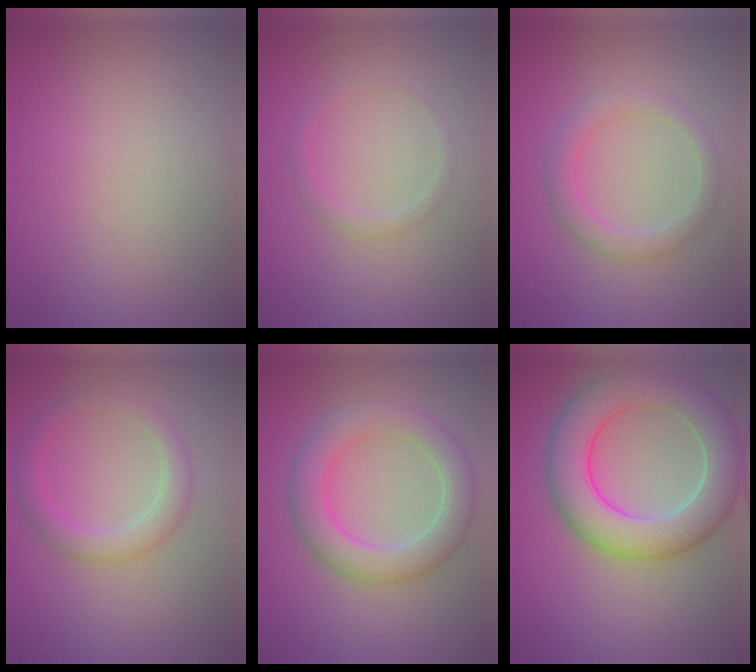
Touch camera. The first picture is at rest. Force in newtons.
{"total": 1.1, "press": 1.1, "slide": 0.0}
{"total": 2.7, "press": 2.6, "slide": 0.3}
{"total": 2.8, "press": 2.8, "slide": 0.2}
{"total": 5.2, "press": 5.1, "slide": 0.4}
{"total": 8.4, "press": 8.4, "slide": 0.6}